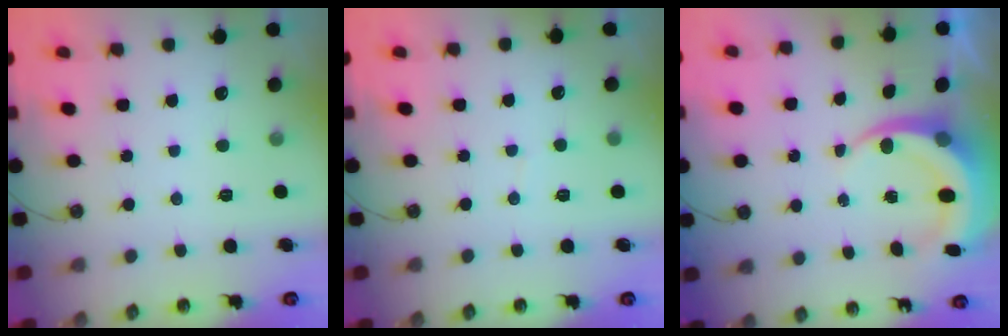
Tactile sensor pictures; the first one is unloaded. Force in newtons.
{"total": 2.6, "press": 2.6, "slide": 0.3}
{"total": 6.8, "press": 6.8, "slide": 0.8}